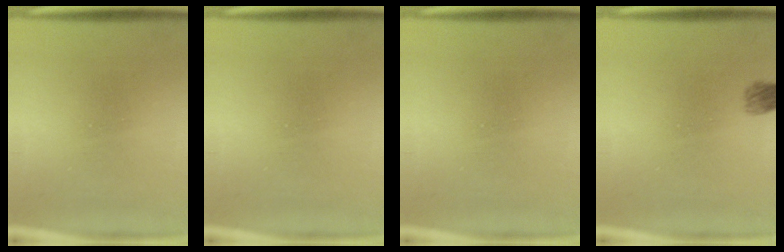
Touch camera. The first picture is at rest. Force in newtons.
{"total": 0.0}
{"total": 0.0}
{"total": 2.3}